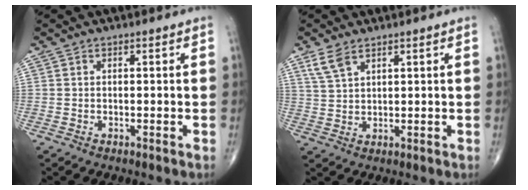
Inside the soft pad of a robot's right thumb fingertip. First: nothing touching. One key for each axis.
{"total": 4.2, "fx": 2.8, "fy": 1.9, "fz": 2.5, "tx": -0.053, "ty": -0.004, "tz": 0.065}